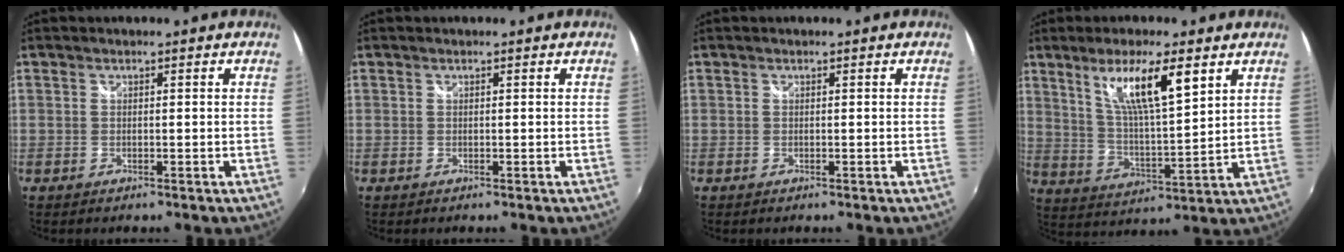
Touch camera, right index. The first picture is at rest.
{"total": 0.0}
{"total": 0.0}
{"total": 11.8, "force": [6.3, 1.9, 9.8], "torque": [-0.171, -0.004, 0.119]}